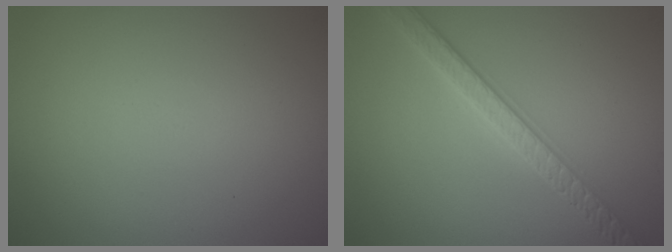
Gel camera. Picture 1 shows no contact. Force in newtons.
{"total": 3.4, "press": 3.4, "slide": 0.6}